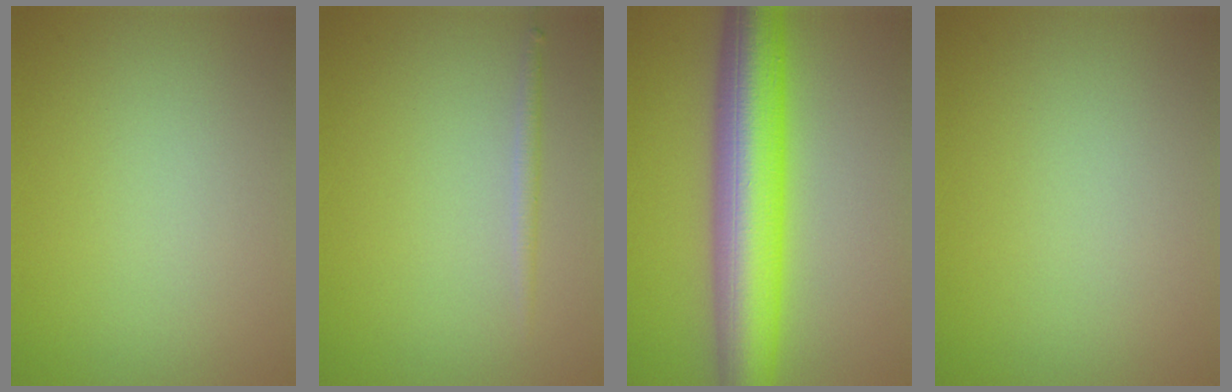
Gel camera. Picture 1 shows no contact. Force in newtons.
{"total": 1.1, "press": 1.1, "slide": 0.0}
{"total": 10.3, "press": 10.3, "slide": 0.1}
{"total": 0.0}